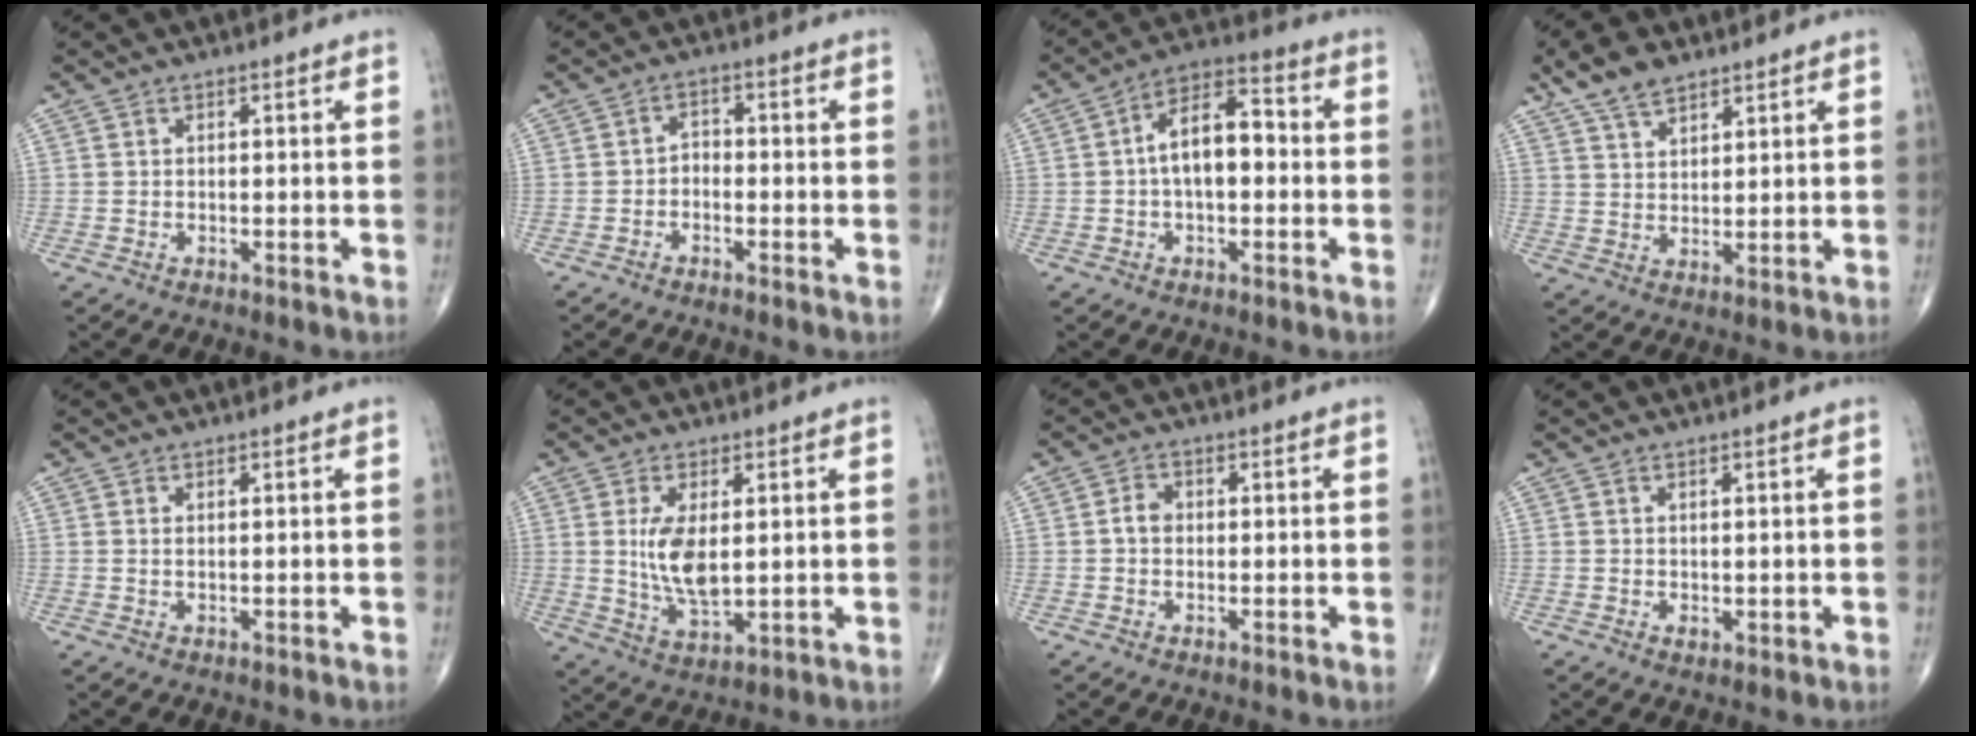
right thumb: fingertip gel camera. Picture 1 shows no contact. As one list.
[{"total": 2.4, "force": [-1.2, 1.6, 1.2], "torque": [-0.008, 0.019, -0.028]}, {"total": 10.7, "force": [-0.1, 5.7, 9.1], "torque": [-0.142, 0.036, -0.012]}, {"total": 7.9, "force": [5.7, 3.7, 4.2], "torque": [-0.064, -0.020, 0.108]}, {"total": 0.5, "force": [0.2, 0.2, 0.4], "torque": [-0.010, 0.001, 0.005]}, {"total": 8.7, "force": [1.1, 4.0, 7.6], "torque": [-0.143, -0.020, 0.031]}, {"total": 2.7, "force": [-0.1, 2.1, 1.6], "torque": [-0.022, 0.009, -0.007]}, {"total": 1.2, "force": [0.2, 0.8, 0.8], "torque": [-0.010, -0.004, 0.008]}]